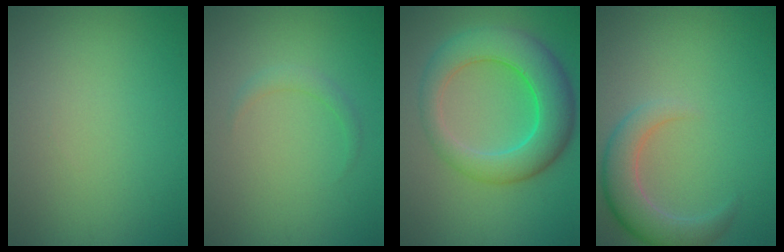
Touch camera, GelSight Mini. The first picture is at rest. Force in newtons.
{"total": 0.8, "press": 0.8, "slide": 0.0}
{"total": 7.9, "press": 7.8, "slide": 0.3}
{"total": 4.4, "press": 4.3, "slide": 0.5}